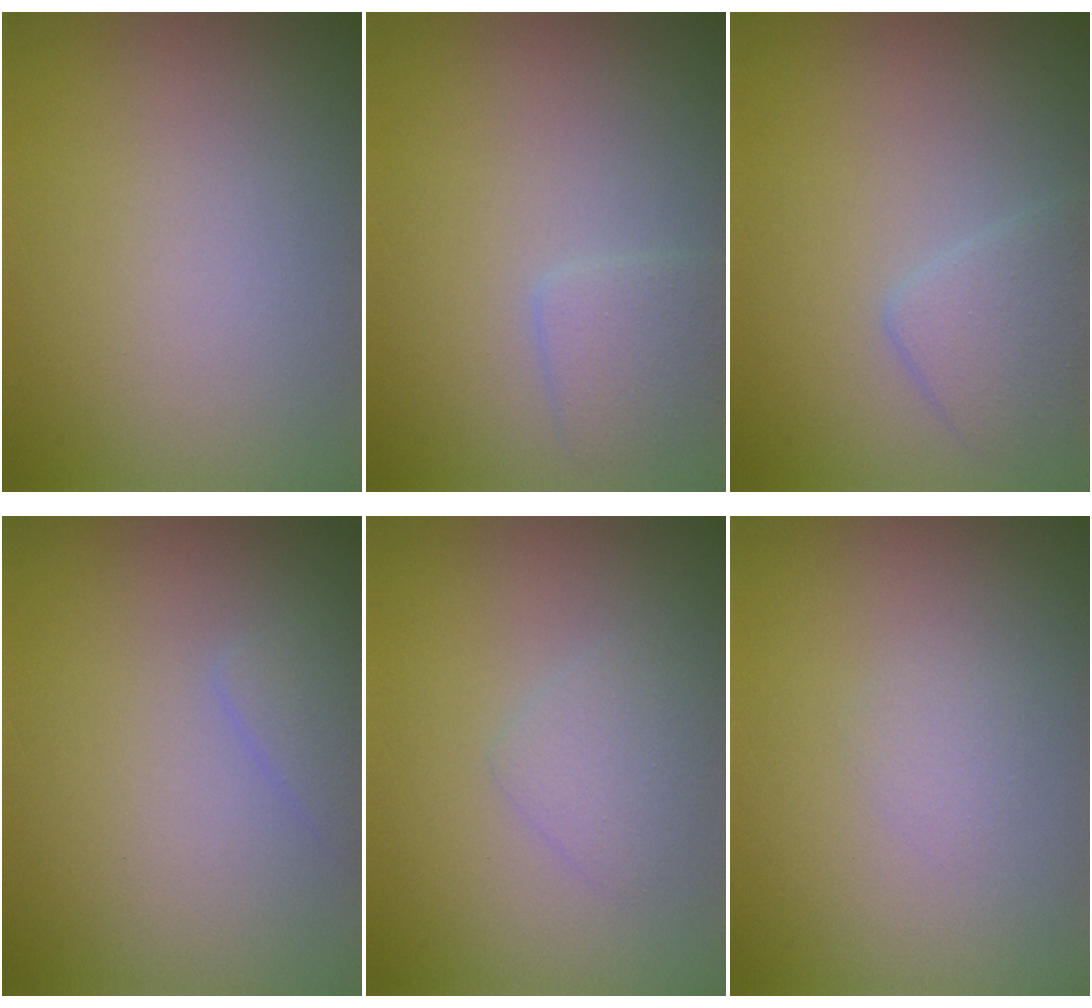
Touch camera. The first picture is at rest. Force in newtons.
{"total": 1.8, "press": 1.8, "slide": 0.0}
{"total": 2.5, "press": 2.5, "slide": 0.2}
{"total": 1.1, "press": 1.1, "slide": 0.1}
{"total": 1.6, "press": 1.6, "slide": 0.1}
{"total": 0.6, "press": 0.6, "slide": 0.1}